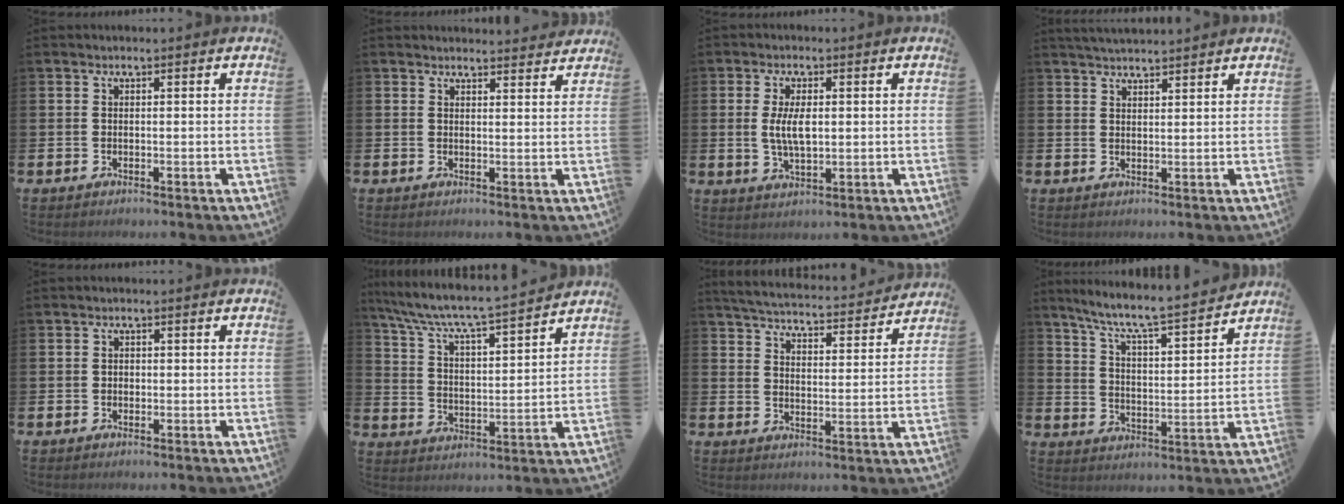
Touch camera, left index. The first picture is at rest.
{"total": 2.5, "force": [2.5, 0.3, -0.2], "torque": [0.008, -0.019, 0.043]}
{"total": 4.8, "force": [0.8, 2.2, 4.2], "torque": [-0.073, 0.002, 0.010]}
{"total": 3.1, "force": [3.1, 0.2, 0.4], "torque": [-0.011, -0.011, 0.056]}
{"total": 0.7, "force": [-0.1, 0.6, 0.2], "torque": [0.000, 0.004, -0.004]}
{"total": 7.1, "force": [6.7, 0.2, 2.3], "torque": [-0.078, -0.055, 0.111]}
{"total": 4.9, "force": [4.8, 0.4, 0.7], "torque": [-0.039, -0.039, 0.080]}
{"total": 7.7, "force": [7.2, 0.2, 2.9], "torque": [-0.089, -0.056, 0.120]}